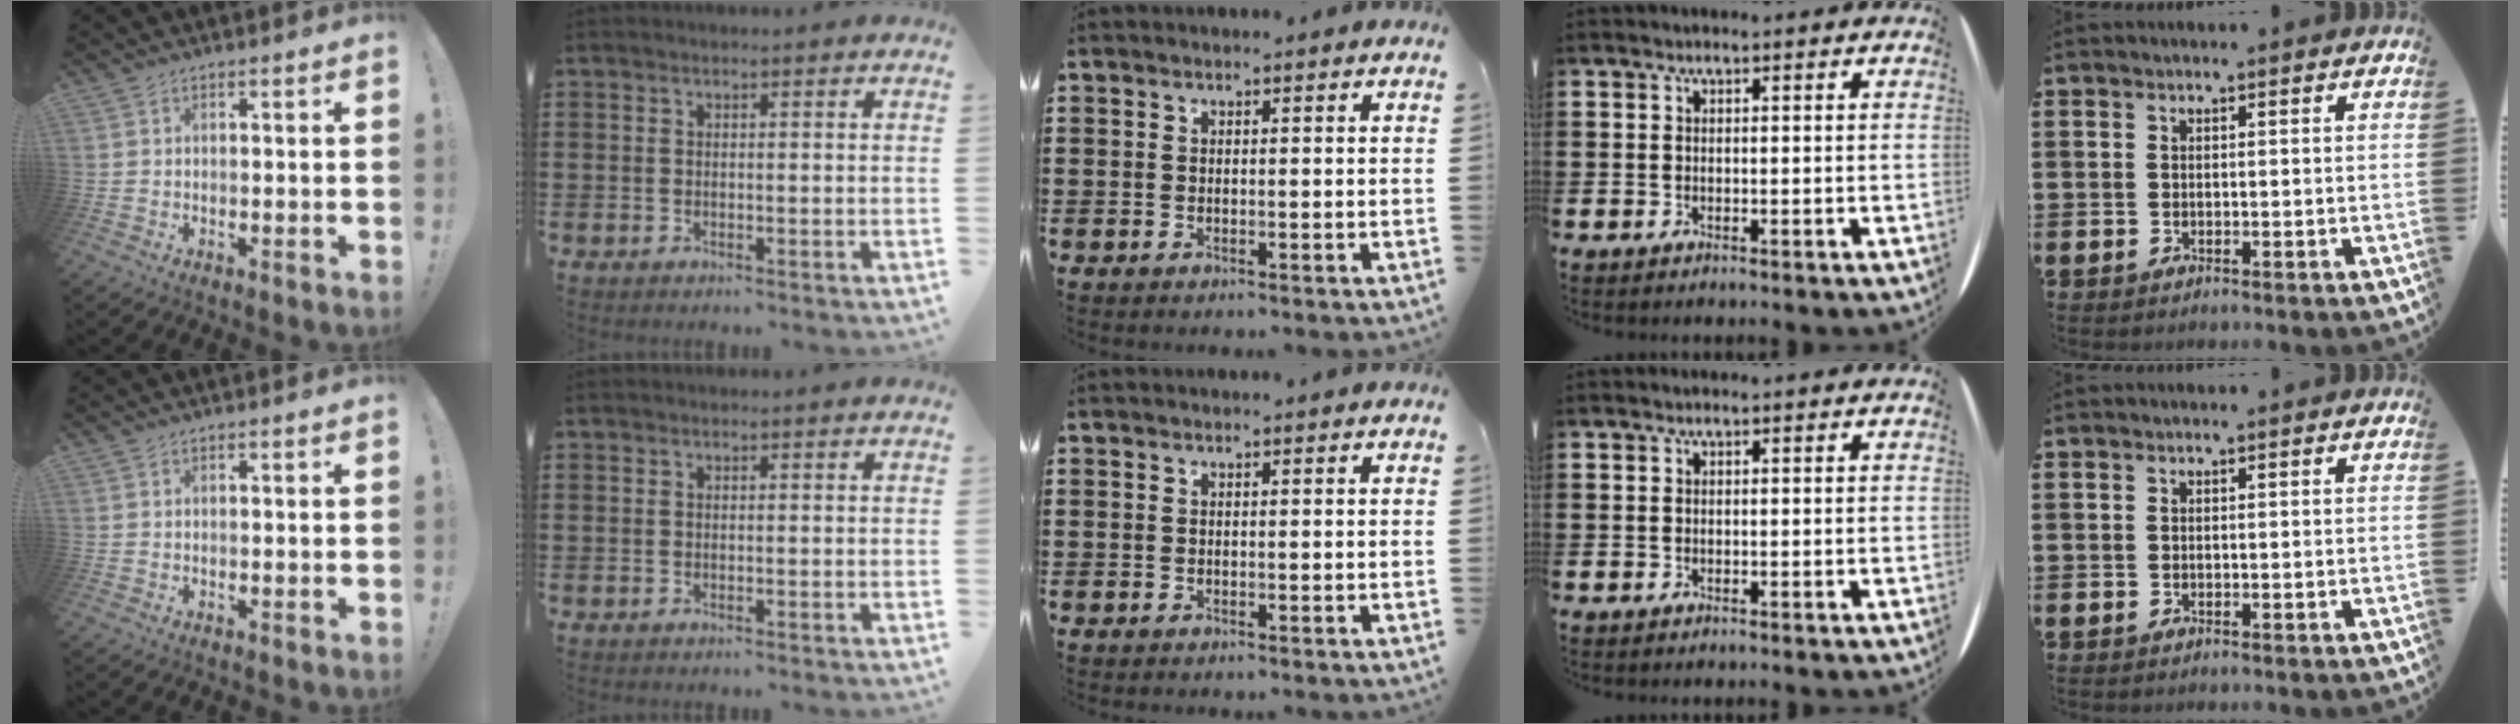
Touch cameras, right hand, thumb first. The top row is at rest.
{}